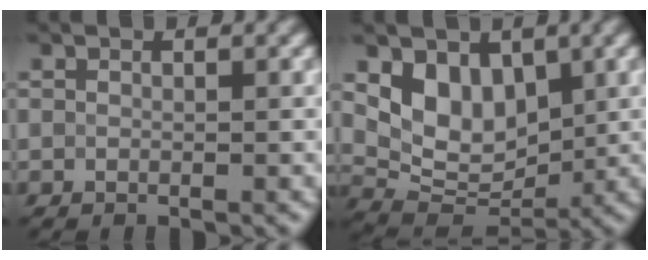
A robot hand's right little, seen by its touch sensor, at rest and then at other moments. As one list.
[{"total": 5.4, "force": [2.1, 3.7, 3.3], "torque": [-0.058, -0.012, 0.037]}]